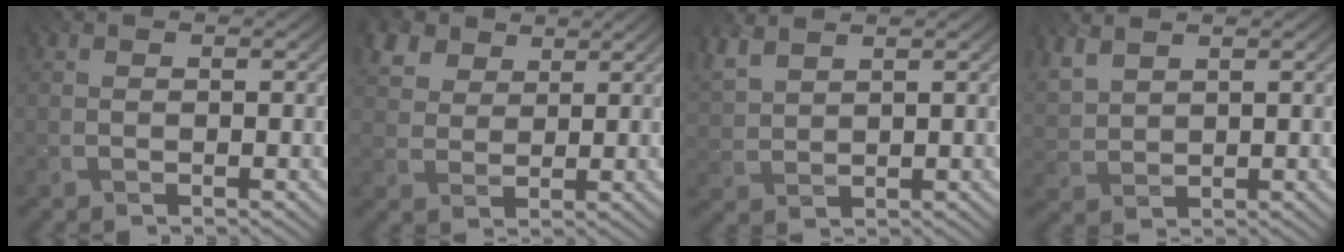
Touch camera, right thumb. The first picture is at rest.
{"total": 5.7, "force": [3.7, 3.5, 2.5], "torque": [-0.076, 0.007, 0.072]}
{"total": 4.2, "force": [3.3, 1.5, 2.2], "torque": [-0.064, 0.005, 0.065]}
{"total": 3.9, "force": [2.9, 1.7, 2.0], "torque": [-0.059, 0.002, 0.059]}